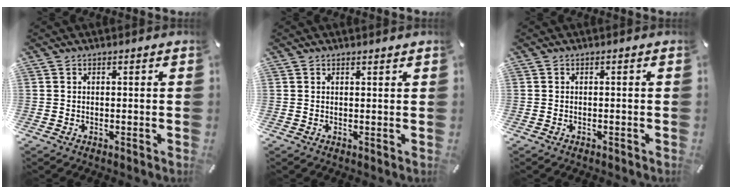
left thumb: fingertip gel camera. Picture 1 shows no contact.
{"total": 0.7, "force": [0.6, 0.1, 0.3], "torque": [-0.007, -0.001, 0.011]}
{"total": 0.6, "force": [-0.5, 0.2, 0.2], "torque": [-0.004, 0.000, -0.011]}